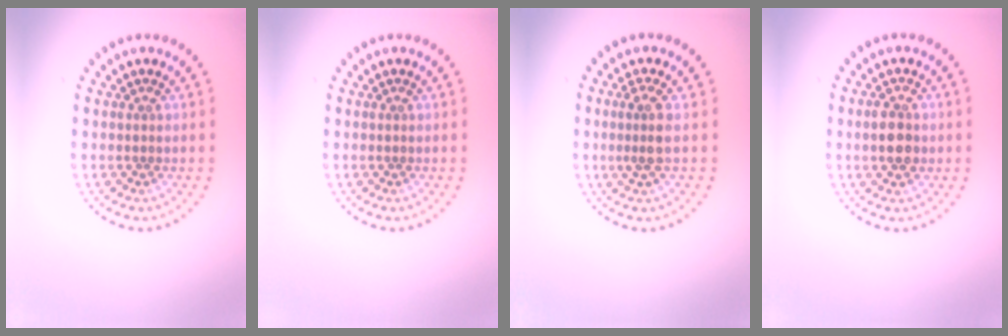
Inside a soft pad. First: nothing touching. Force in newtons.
{"total": 0.0}
{"total": 2.0, "press": 1.7, "slide": 1.2}
{"total": 2.8, "press": 2.8, "slide": 0.1}